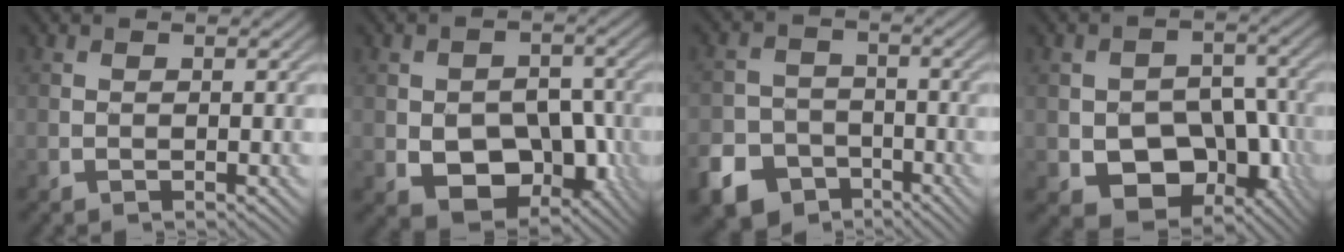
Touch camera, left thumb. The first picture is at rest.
{"total": 9.7, "force": [-3.0, 6.6, 6.5], "torque": [-0.102, -0.017, -0.043]}
{"total": 9.7, "force": [-6.0, 7.1, 3.0], "torque": [-0.067, -0.031, -0.115]}
{"total": 10.9, "force": [-3.9, 7.6, 6.7], "torque": [-0.112, -0.024, -0.064]}